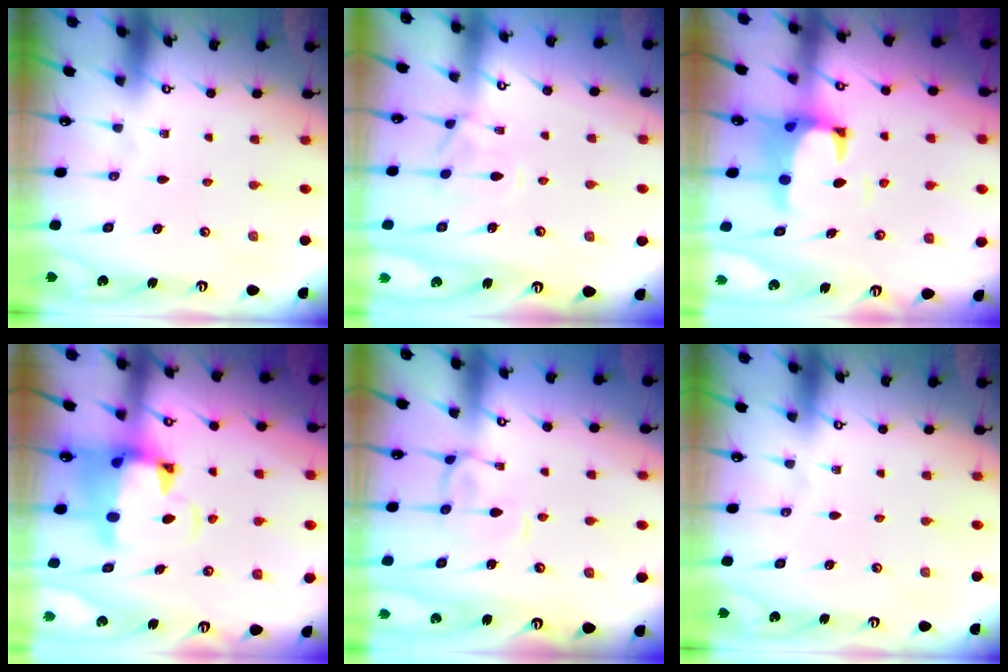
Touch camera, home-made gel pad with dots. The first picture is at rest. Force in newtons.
{"total": 1.3, "press": 0.9, "slide": 0.9}
{"total": 2.6, "press": 2.4, "slide": 1.1}
{"total": 4.6, "press": 4.3, "slide": 1.6}
{"total": 0.9, "press": 0.6, "slide": 0.6}
{"total": 0.0}